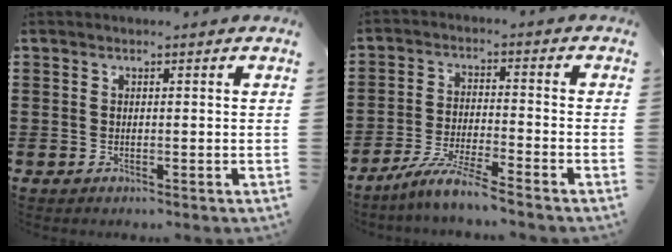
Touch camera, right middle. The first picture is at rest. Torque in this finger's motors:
{"motor_torque": [2.14, 0.00, 0.07, 0.12]}